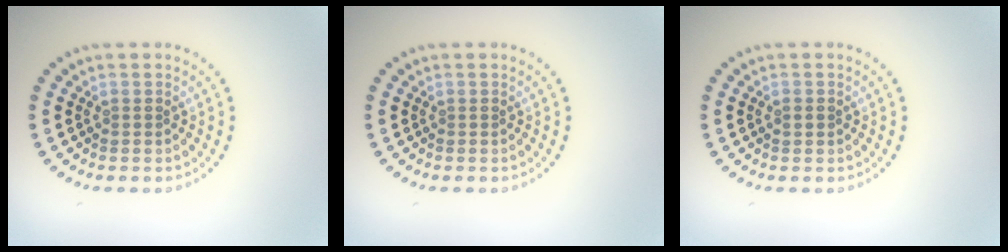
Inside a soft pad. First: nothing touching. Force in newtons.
{"total": 0.0}
{"total": 0.9, "press": 0.9, "slide": 0.0}